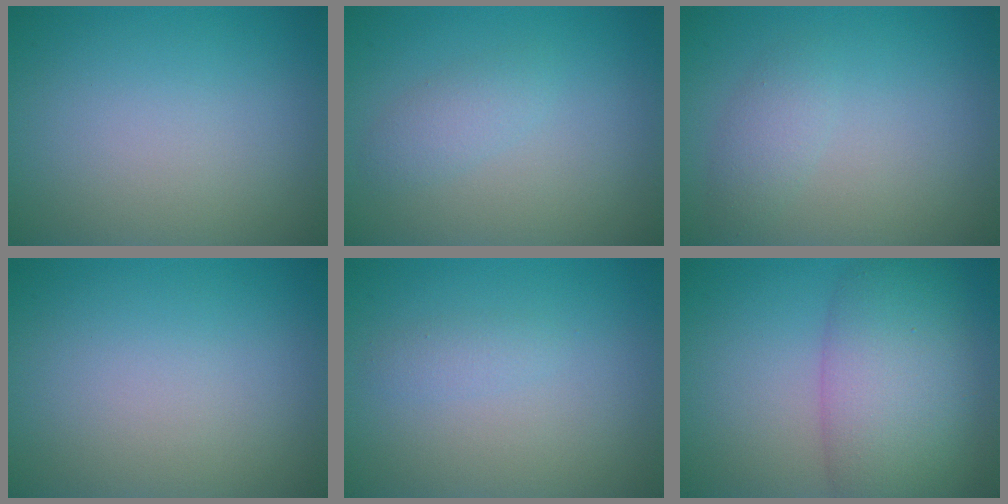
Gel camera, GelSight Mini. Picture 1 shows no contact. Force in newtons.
{"total": 1.6, "press": 1.6, "slide": 0.1}
{"total": 1.6, "press": 1.6, "slide": 0.0}
{"total": 0.0}
{"total": 1.0, "press": 1.0, "slide": 0.1}
{"total": 8.2, "press": 8.2, "slide": 0.3}